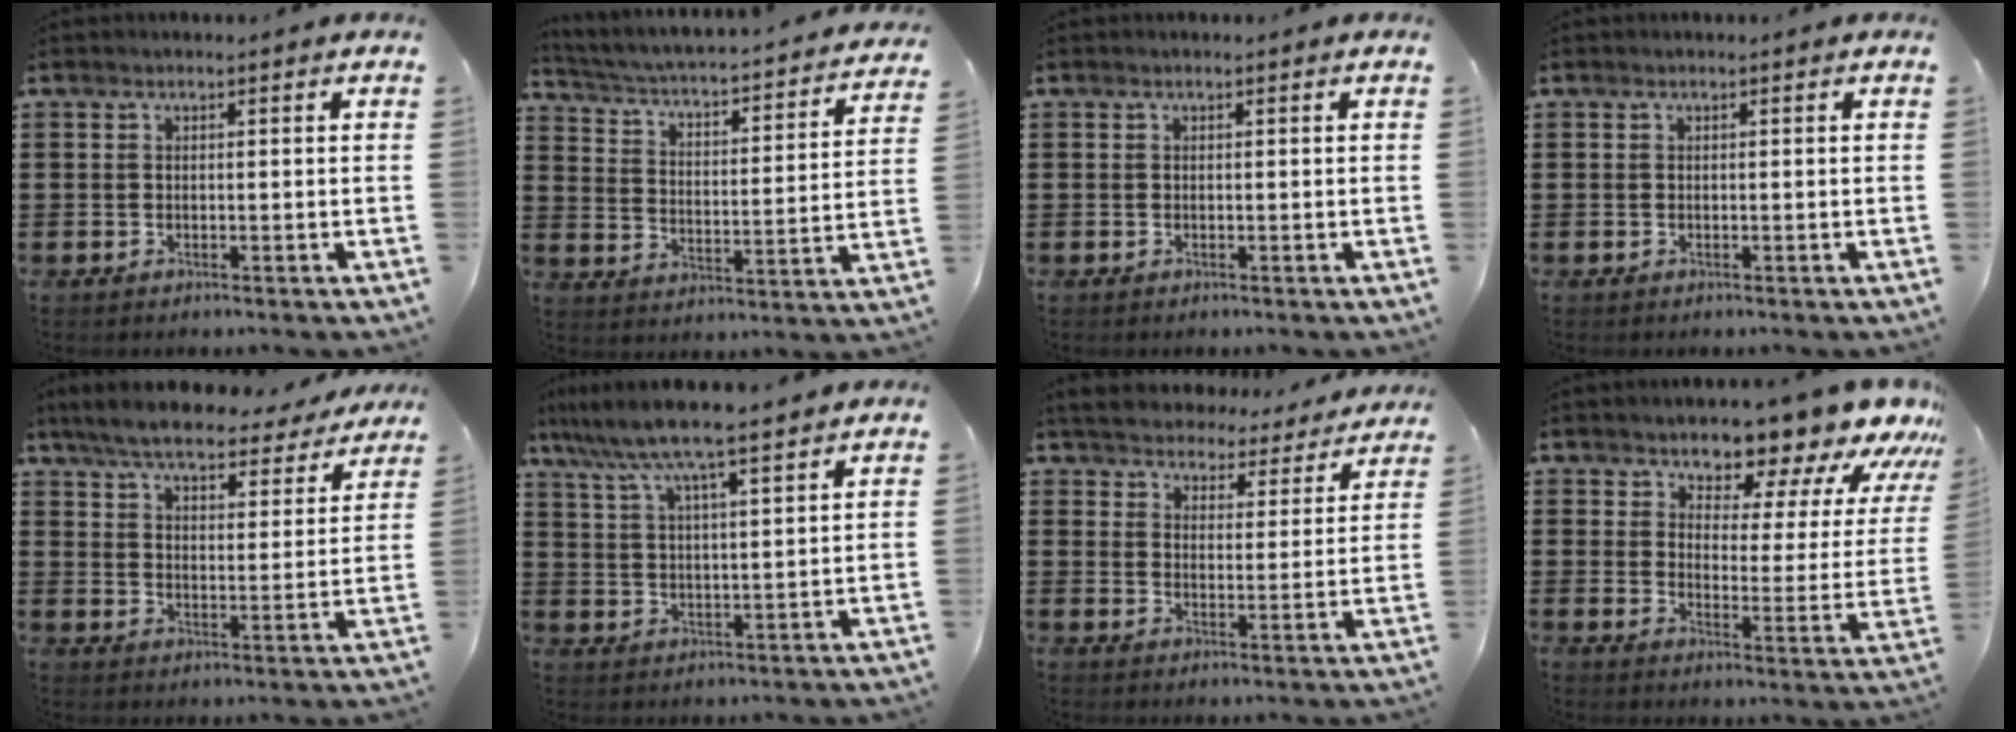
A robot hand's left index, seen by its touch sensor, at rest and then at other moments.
{"total": 2.1, "force": [1.8, -0.2, 1.1], "torque": [-0.037, -0.031, 0.016]}
{"total": 0.0}
{"total": 0.0}
{"total": 6.8, "force": [6.3, 0.8, 2.4], "torque": [-0.075, -0.033, 0.111]}
{"total": 7.4, "force": [6.3, 0.1, 3.9], "torque": [-0.098, -0.027, 0.108]}
{"total": 4.9, "force": [4.9, 0.2, -0.5], "torque": [-0.022, -0.040, 0.082]}
{"total": 7.2, "force": [7.0, 1.4, 0.8], "torque": [-0.029, -0.068, 0.120]}